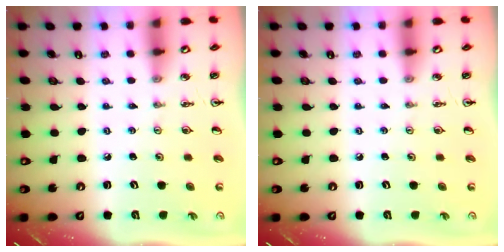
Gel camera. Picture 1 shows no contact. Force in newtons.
{"total": 0.0}